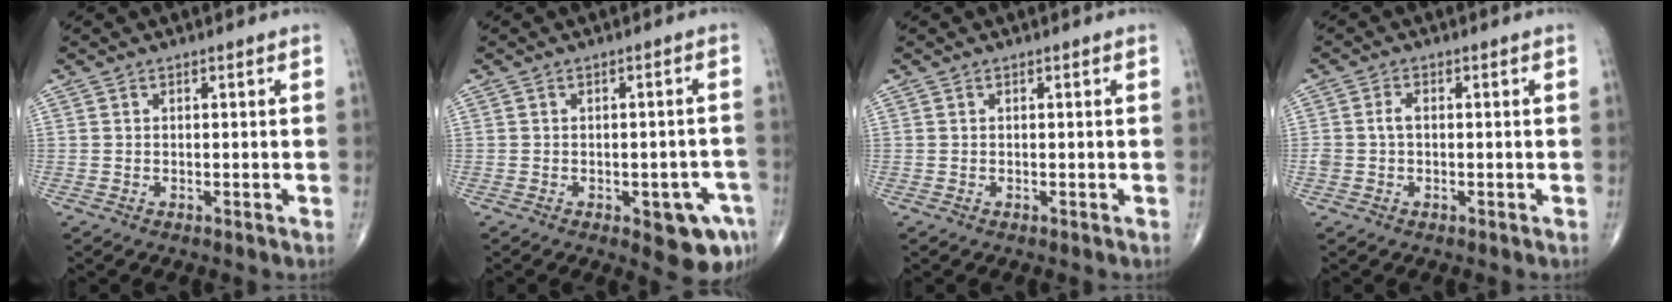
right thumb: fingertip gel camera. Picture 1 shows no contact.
{"total": 7.9, "force": [-3.5, 3.2, 6.3], "torque": [-0.054, 0.012, -0.036]}
{"total": 0.0}
{"total": 2.2, "force": [-0.1, 1.4, 1.7], "torque": [-0.036, 0.006, -0.002]}